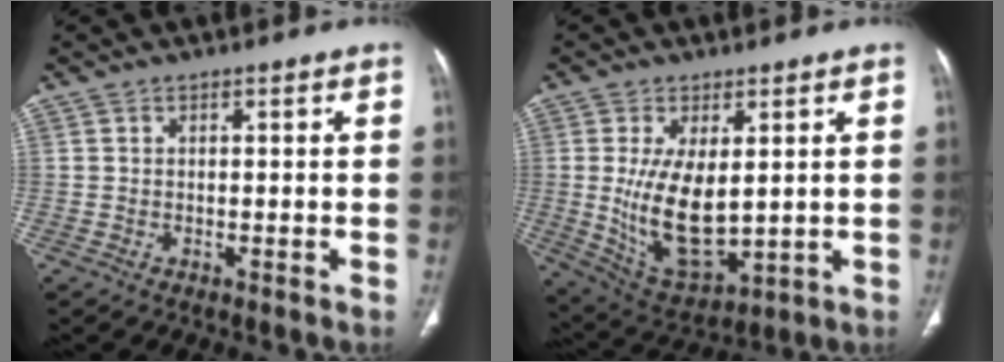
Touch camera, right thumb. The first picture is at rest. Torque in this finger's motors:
{"motor_torque": [-0.27, 0.65, 0.47, 0.43, 0.14]}